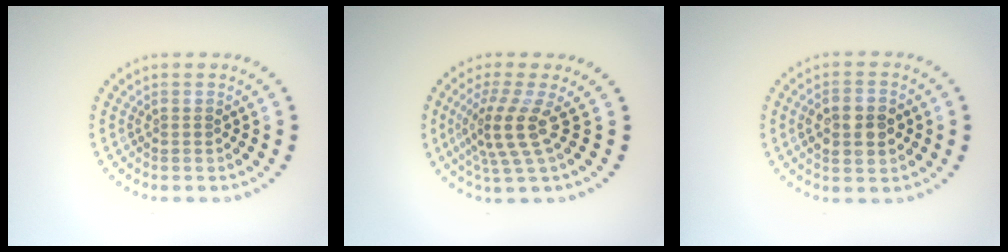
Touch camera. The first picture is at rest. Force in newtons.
{"total": 3.8, "press": 2.7, "slide": 2.7}
{"total": 4.3, "press": 4.3, "slide": 0.3}